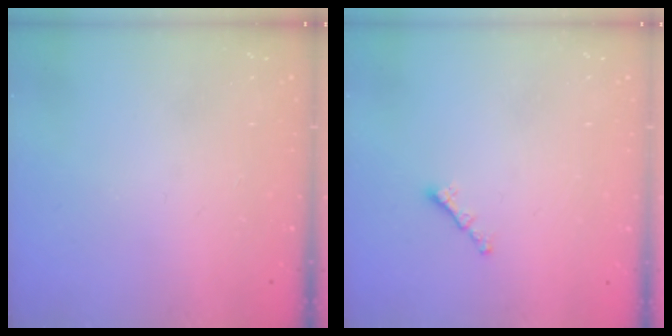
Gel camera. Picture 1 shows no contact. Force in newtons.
{"total": 0.8, "press": 0.7, "slide": 0.4}